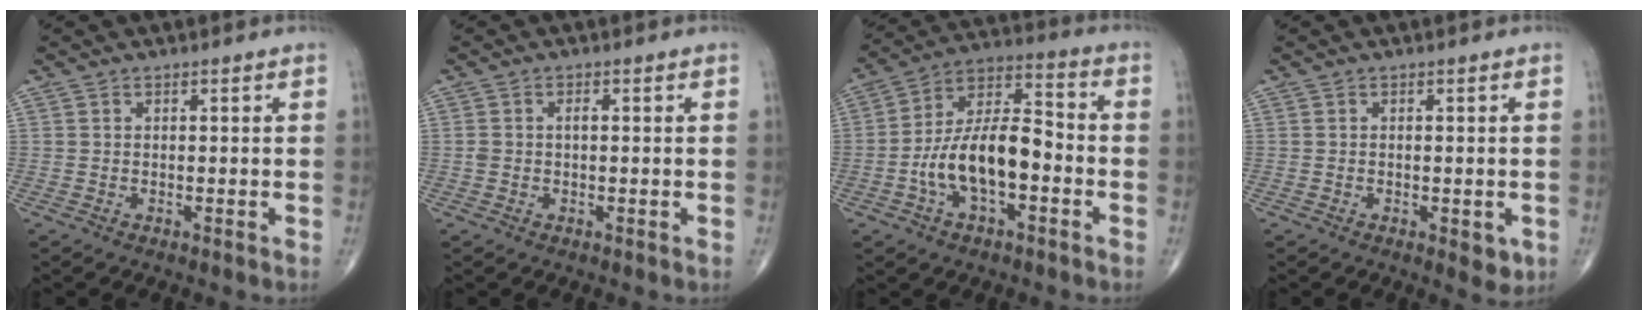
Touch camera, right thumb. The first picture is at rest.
{"total": 1.6, "force": [0.0, 0.9, 1.3], "torque": [-0.031, 0.007, 0.000]}
{"total": 15.1, "force": [-3.8, 7.2, 12.7], "torque": [-0.229, 0.047, -0.072]}
{"total": 3.2, "force": [-0.9, 1.5, 2.7], "torque": [-0.024, -0.006, -0.007]}